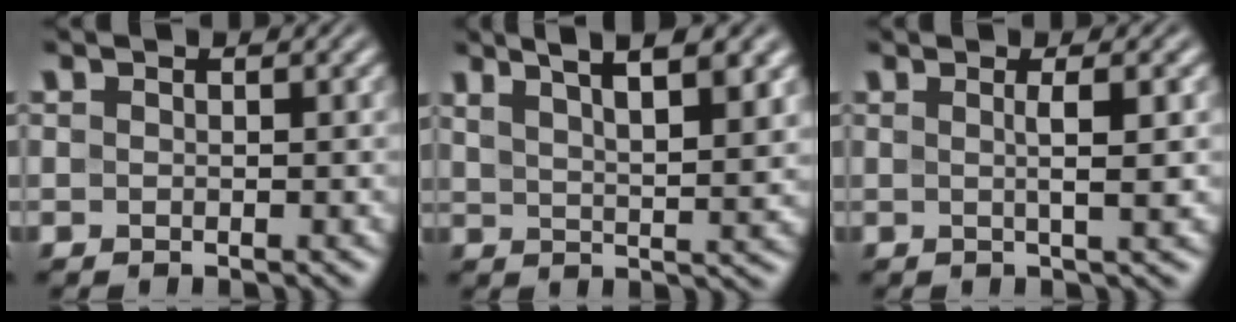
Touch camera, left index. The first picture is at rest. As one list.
[{"total": 7.5, "force": [4.8, 1.9, 5.4], "torque": [-0.065, 0.016, 0.063]}, {"total": 2.9, "force": [0.4, 0.6, 2.8], "torque": [-0.041, 0.003, 0.000]}]